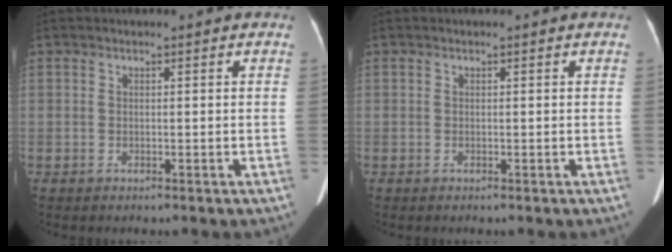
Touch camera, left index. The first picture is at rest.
{"total": 0.0}